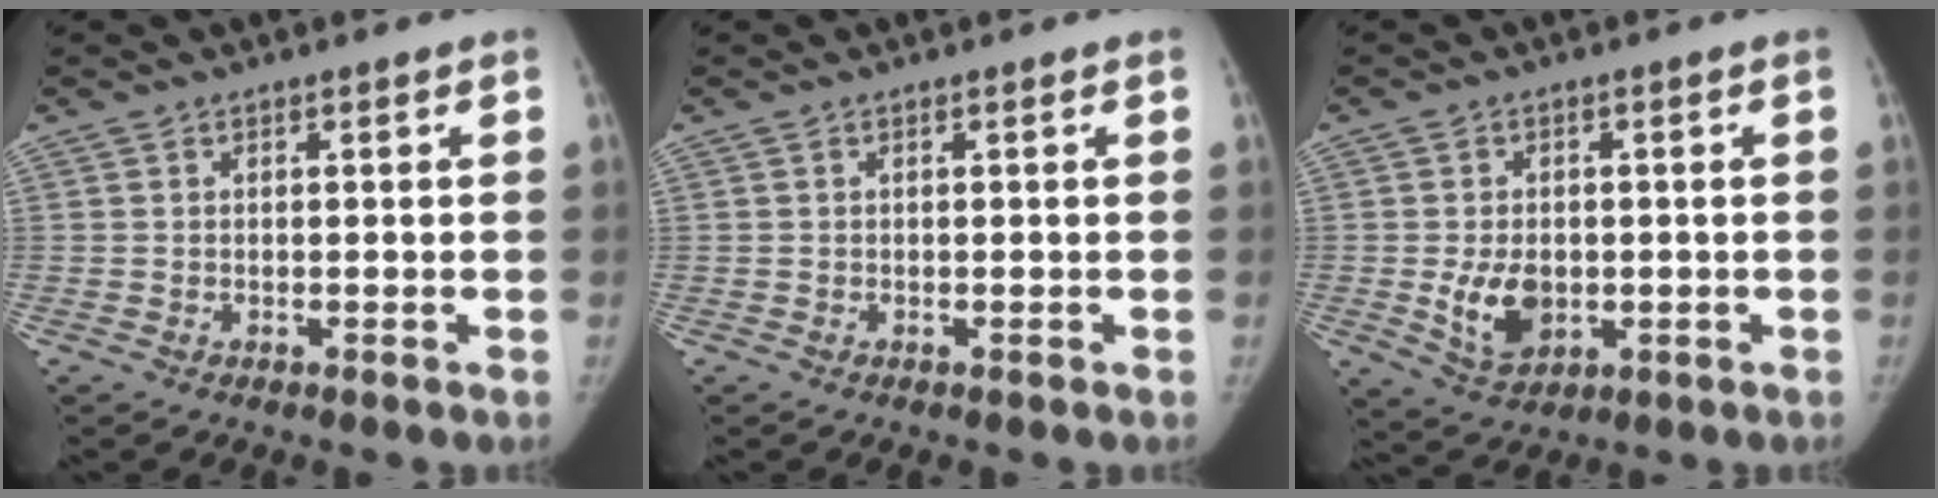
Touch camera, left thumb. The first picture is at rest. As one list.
[{"total": 0.0}, {"total": 7.5, "force": [-1.0, 5.3, 5.2], "torque": [-0.071, -0.008, -0.006]}]